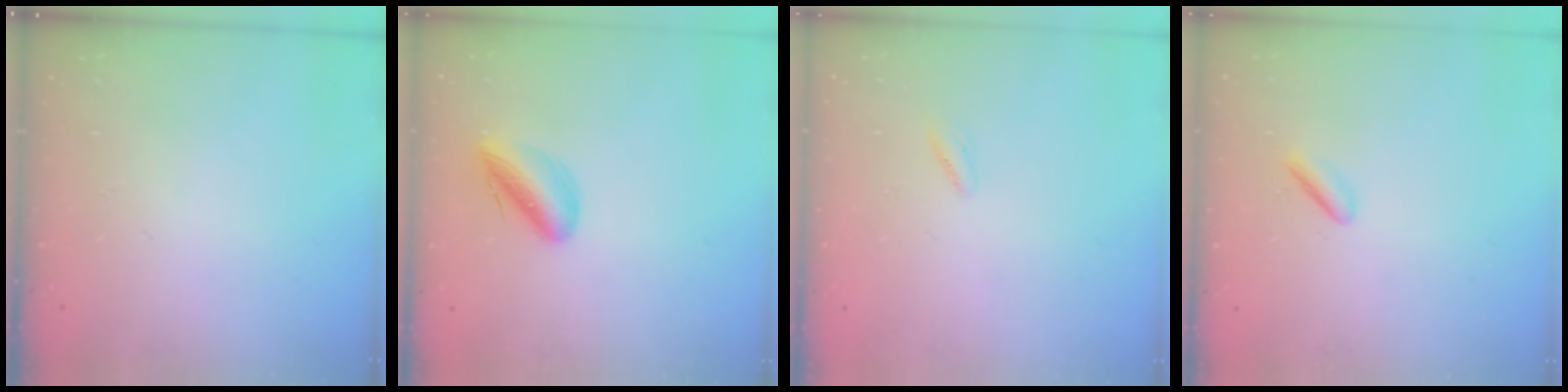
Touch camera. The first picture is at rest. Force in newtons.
{"total": 9.0, "press": 8.7, "slide": 2.3}
{"total": 2.3, "press": 2.2, "slide": 0.7}
{"total": 2.2, "press": 1.9, "slide": 1.2}